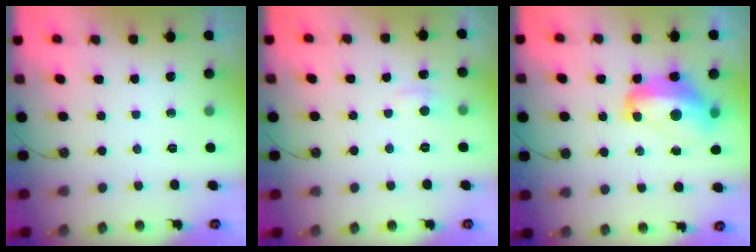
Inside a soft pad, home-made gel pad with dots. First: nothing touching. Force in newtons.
{"total": 2.5, "press": 2.4, "slide": 0.5}
{"total": 9.5, "press": 9.4, "slide": 1.3}